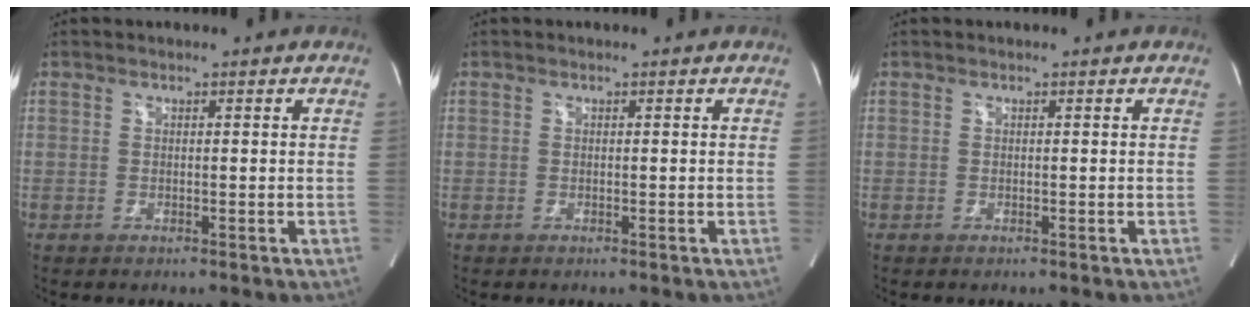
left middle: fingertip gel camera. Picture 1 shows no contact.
{"total": 0.0}
{"total": 0.0}